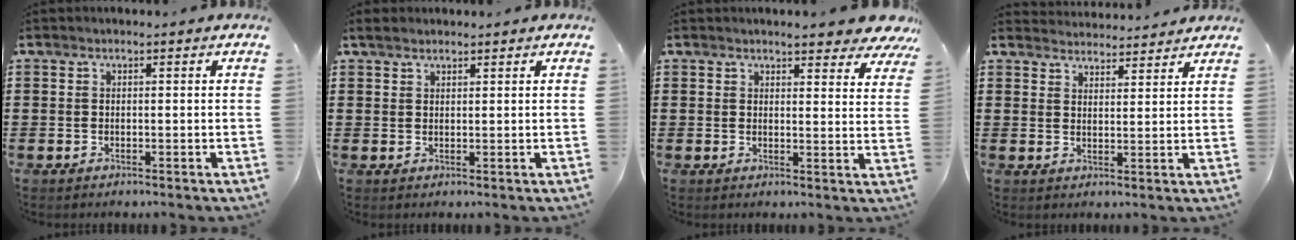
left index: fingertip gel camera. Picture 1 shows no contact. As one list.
[{"total": 1.6, "force": [1.4, 0.4, 0.5], "torque": [-0.012, 0.002, 0.028]}, {"total": 4.7, "force": [4.2, 0.4, 2.0], "torque": [-0.037, -0.016, 0.073]}, {"total": 3.2, "force": [3.2, 0.3, -0.4], "torque": [-0.003, -0.013, 0.059]}]